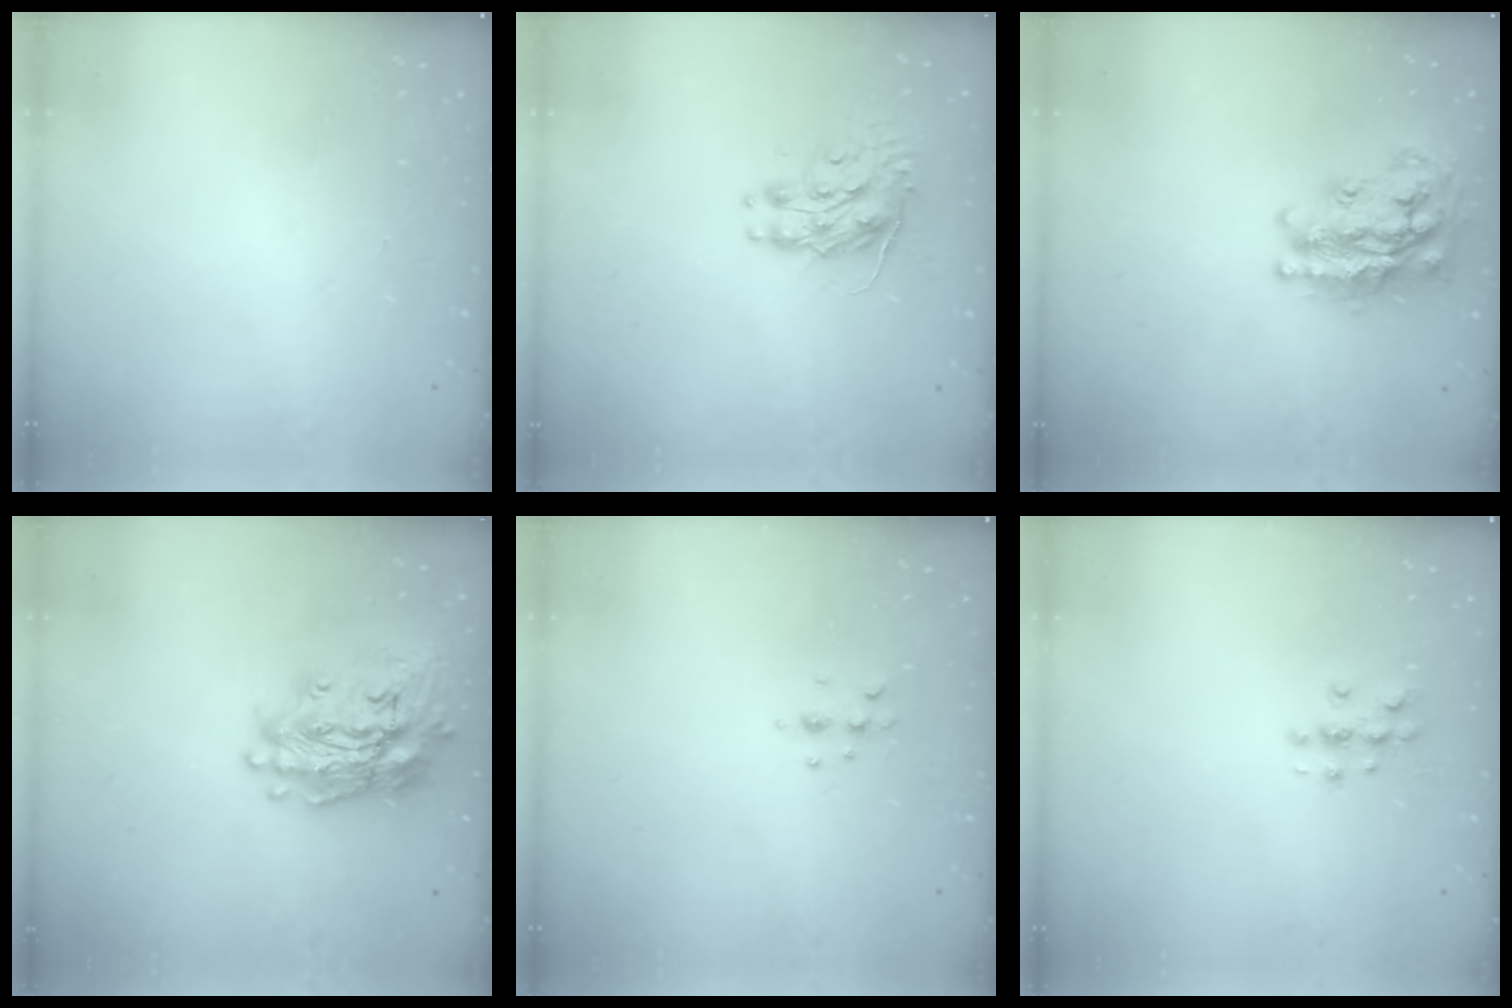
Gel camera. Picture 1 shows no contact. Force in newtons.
{"total": 8.9, "press": 8.9, "slide": 0.3}
{"total": 22.9, "press": 22.9, "slide": 1.8}
{"total": 19.7, "press": 19.5, "slide": 2.7}
{"total": 4.5, "press": 4.4, "slide": 0.8}
{"total": 3.9, "press": 3.8, "slide": 0.5}